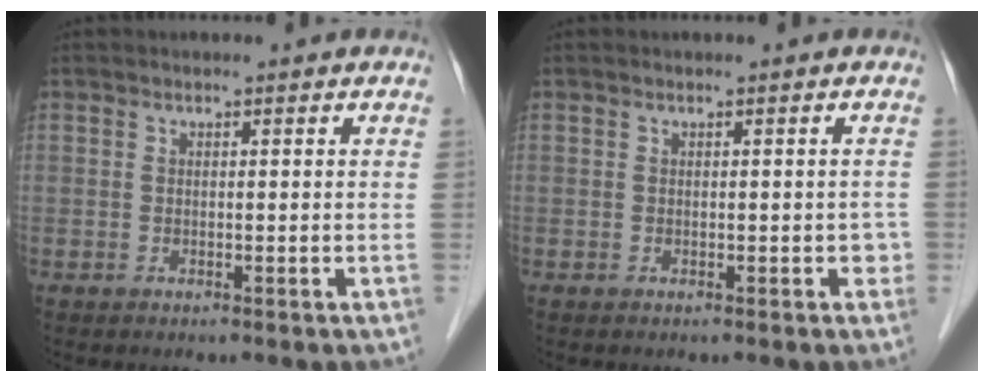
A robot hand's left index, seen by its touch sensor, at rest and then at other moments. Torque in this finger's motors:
{"motor_torque": [-0.03, -0.07, 0.00, -0.01]}